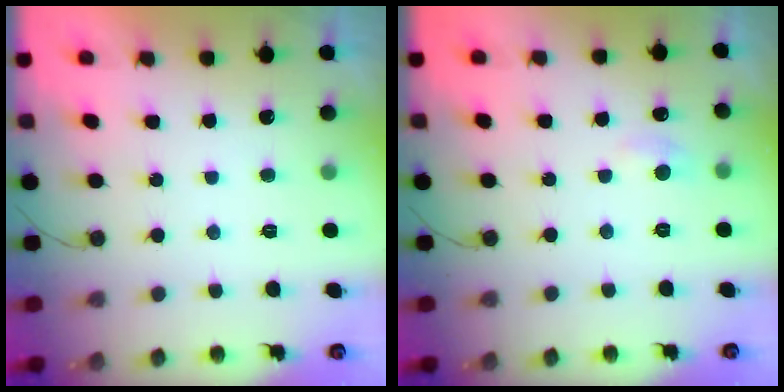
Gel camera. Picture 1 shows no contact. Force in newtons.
{"total": 5.9, "press": 5.9, "slide": 0.9}